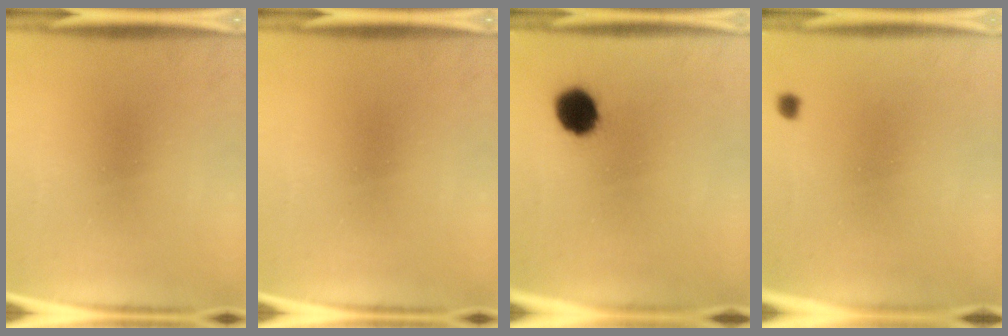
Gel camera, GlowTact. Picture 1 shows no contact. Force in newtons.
{"total": 0.0}
{"total": 8.2}
{"total": 1.0}